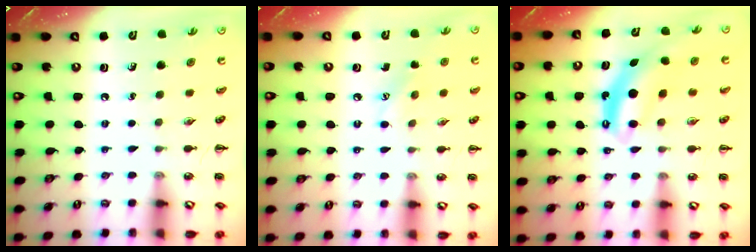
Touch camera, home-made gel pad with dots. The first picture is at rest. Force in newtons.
{"total": 5.6, "press": 5.4, "slide": 1.4}
{"total": 6.6, "press": 6.6, "slide": 0.5}